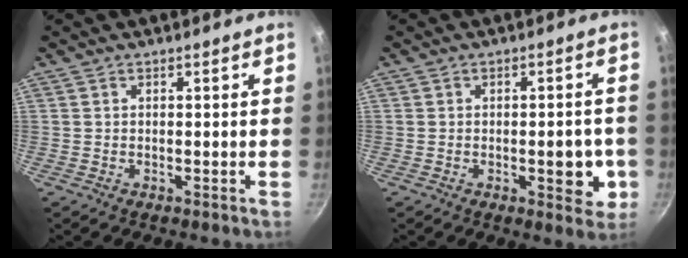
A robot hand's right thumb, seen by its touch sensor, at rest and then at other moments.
{"total": 7.4, "force": [-1.7, 3.6, 6.3], "torque": [-0.047, 0.007, -0.020]}